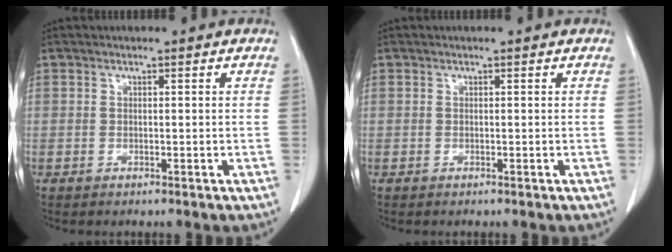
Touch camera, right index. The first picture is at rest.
{"total": 0.0}